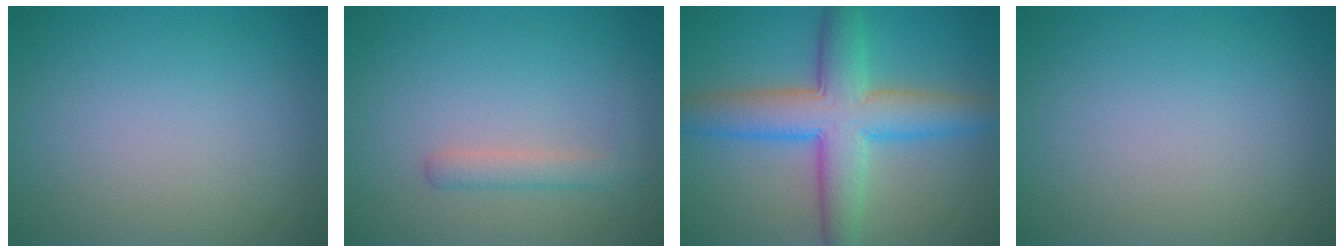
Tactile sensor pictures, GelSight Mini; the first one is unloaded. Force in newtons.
{"total": 1.8, "press": 1.8, "slide": 0.1}
{"total": 8.0, "press": 8.0, "slide": 0.2}
{"total": 0.0}